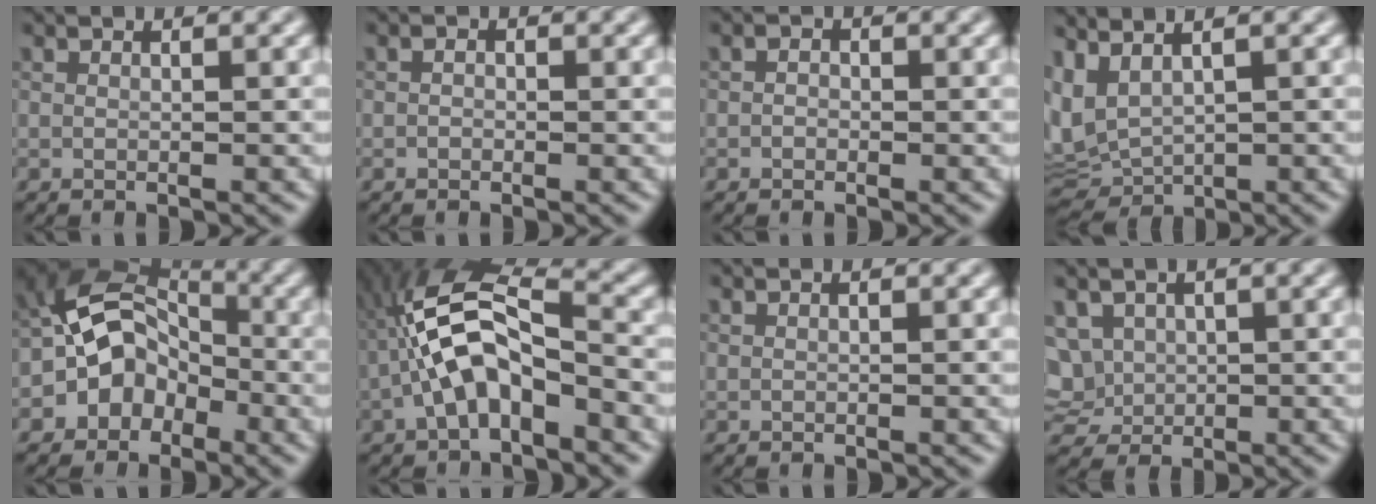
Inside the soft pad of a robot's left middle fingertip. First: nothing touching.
{"total": 0.9, "force": [-0.3, 0.7, 0.4], "torque": [-0.009, 0.007, -0.008]}
{"total": 1.2, "force": [-0.3, 1.0, 0.6], "torque": [-0.011, 0.012, -0.014]}
{"total": 4.1, "force": [1.5, 2.2, 3.1], "torque": [-0.082, 0.003, 0.045]}
{"total": 6.6, "force": [-2.7, 5.0, 3.3], "torque": [-0.022, 0.022, -0.066]}
{"total": 7.7, "force": [-2.5, 3.3, 6.4], "torque": [-0.133, 0.025, -0.044]}
{"total": 0.0}
{"total": 6.2, "force": [1.5, 5.2, 3.1], "torque": [-0.083, 0.029, 0.027]}